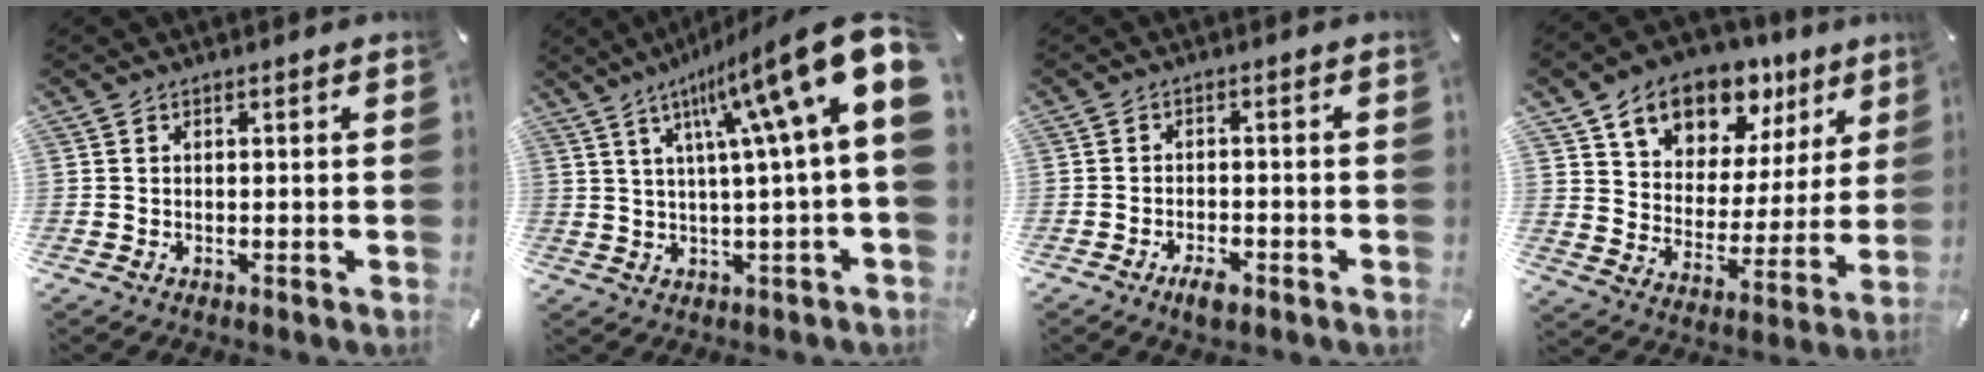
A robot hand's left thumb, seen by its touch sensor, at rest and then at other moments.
{"total": 19.3, "force": [8.5, 2.9, 17.1], "torque": [-0.270, -0.055, 0.126]}
{"total": 3.7, "force": [-2.5, 1.6, 2.3], "torque": [-0.041, 0.010, -0.045]}
{"total": 14.1, "force": [10.0, 8.8, 4.5], "torque": [-0.071, -0.070, 0.178]}